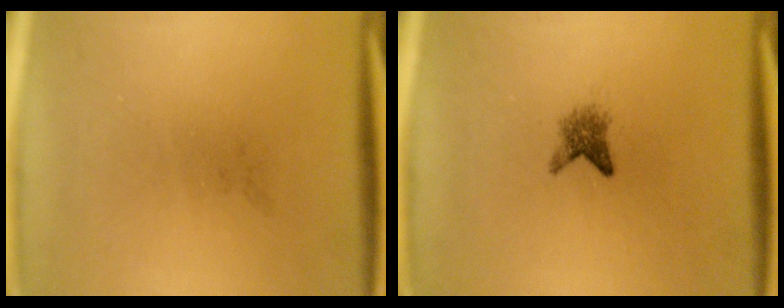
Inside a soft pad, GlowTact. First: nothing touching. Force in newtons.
{"total": 2.1}